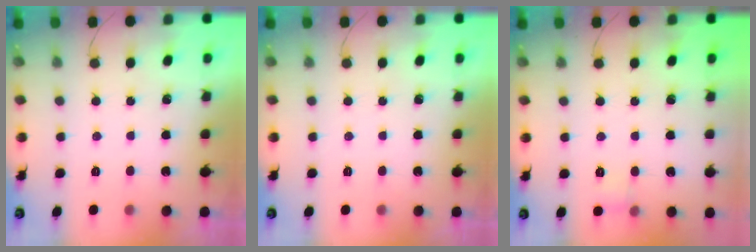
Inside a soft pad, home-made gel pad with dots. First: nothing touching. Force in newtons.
{"total": 0.0}
{"total": 5.6, "press": 5.3, "slide": 1.7}